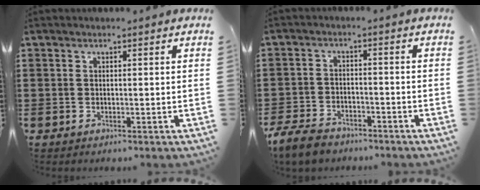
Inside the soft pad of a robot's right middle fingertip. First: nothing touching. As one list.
[{"total": 4.7, "force": [-4.1, 1.6, 1.7], "torque": [-0.049, 0.000, -0.085]}]